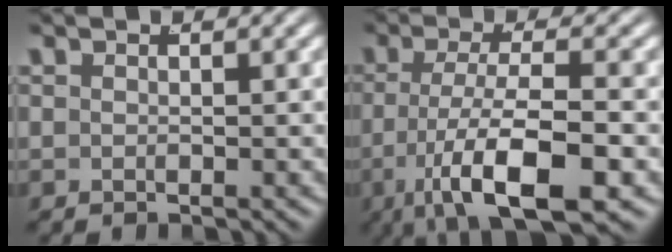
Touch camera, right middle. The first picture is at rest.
{"total": 8.3, "force": [-4.3, 2.7, 6.7], "torque": [-0.123, -0.022, -0.049]}